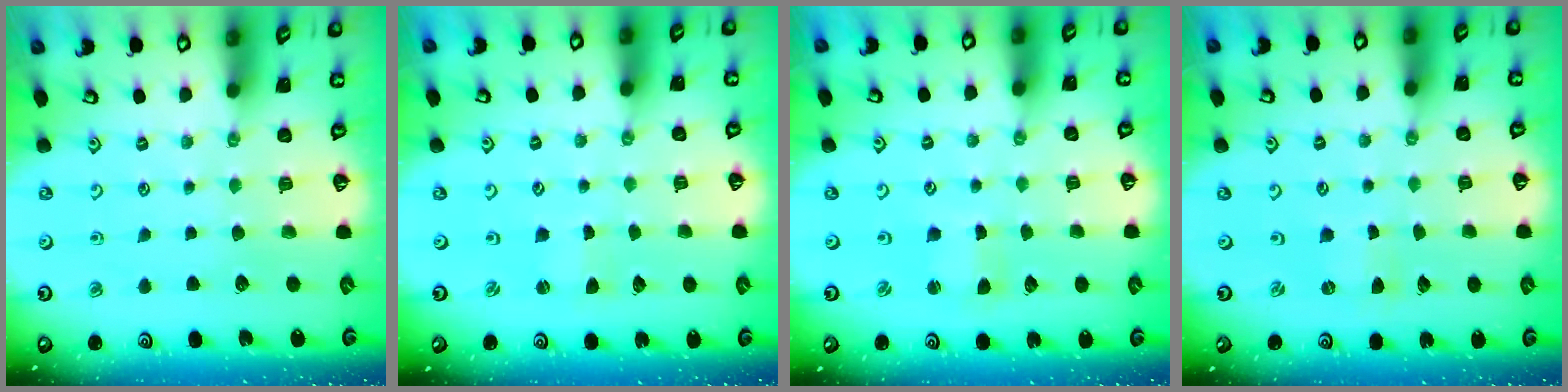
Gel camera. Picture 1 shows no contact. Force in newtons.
{"total": 0.0}
{"total": 1.0, "press": 1.0, "slide": 0.2}
{"total": 0.0}